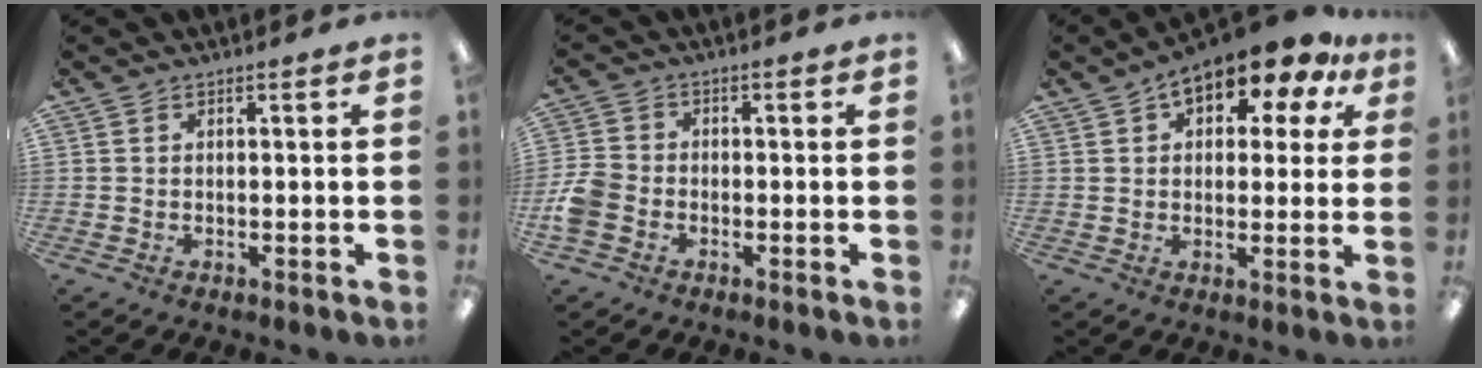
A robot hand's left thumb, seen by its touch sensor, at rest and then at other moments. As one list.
[{"total": 5.7, "force": [-2.4, 4.4, 2.7], "torque": [-0.054, 0.016, -0.040]}, {"total": 11.1, "force": [7.2, 5.3, 6.6], "torque": [-0.093, -0.037, 0.123]}]